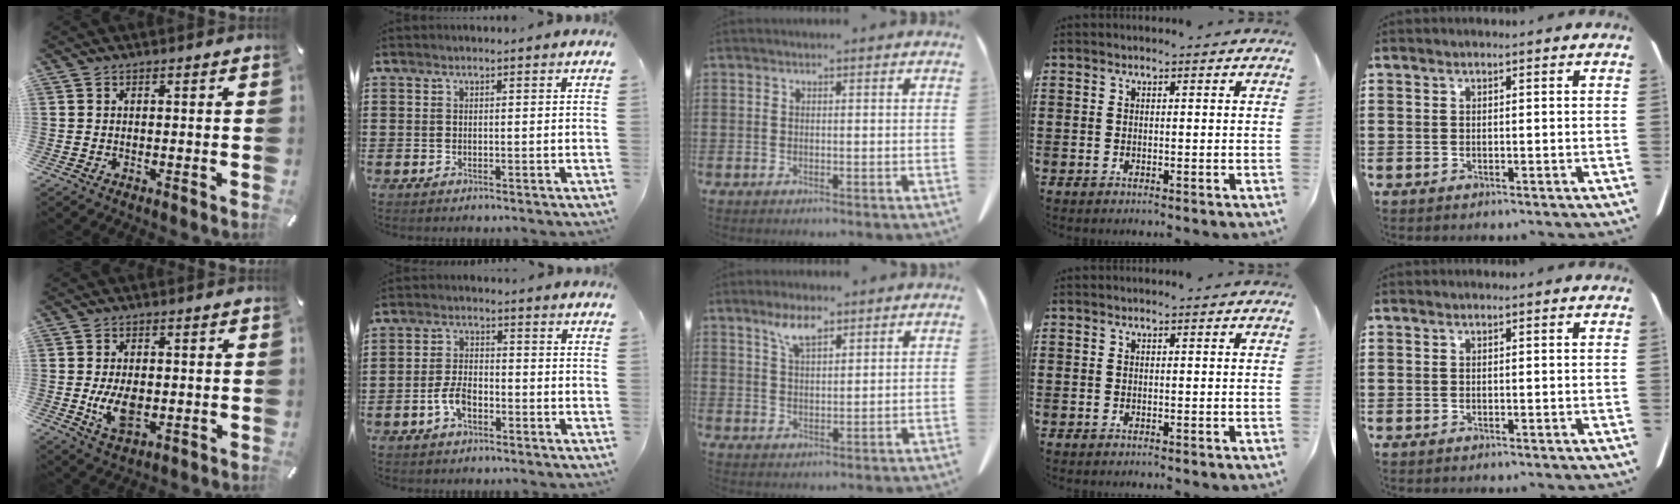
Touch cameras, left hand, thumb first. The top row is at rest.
{"thumb": {"total": 7.7, "force": [-0.9, 4.6, 6.1], "torque": [-0.136, -0.009, -0.019]}, "index": {"total": 4.5, "force": [-2.0, 2.2, 3.3], "torque": [-0.086, -0.003, -0.044]}, "middle": {"total": 5.2, "force": [3.5, 1.7, 3.5], "torque": [-0.077, 0.005, 0.063]}}